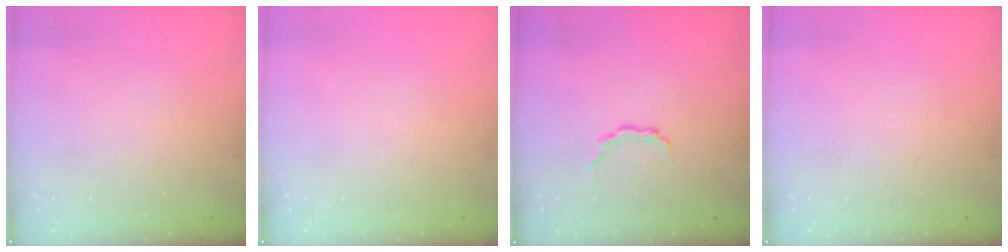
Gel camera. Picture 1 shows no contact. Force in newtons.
{"total": 0.0}
{"total": 2.1, "press": 1.9, "slide": 0.7}
{"total": 0.0}